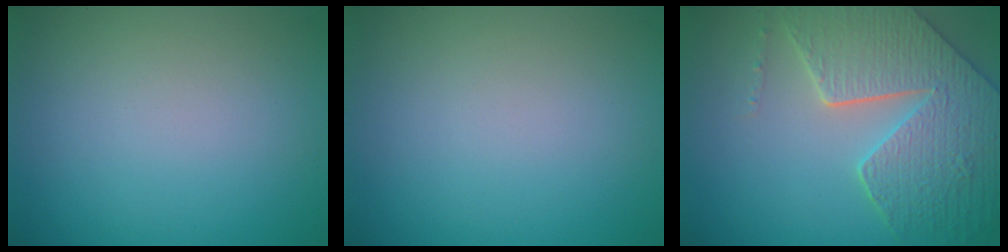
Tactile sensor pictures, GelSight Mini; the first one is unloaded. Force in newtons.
{"total": 0.0}
{"total": 8.0, "press": 6.1, "slide": 5.2}